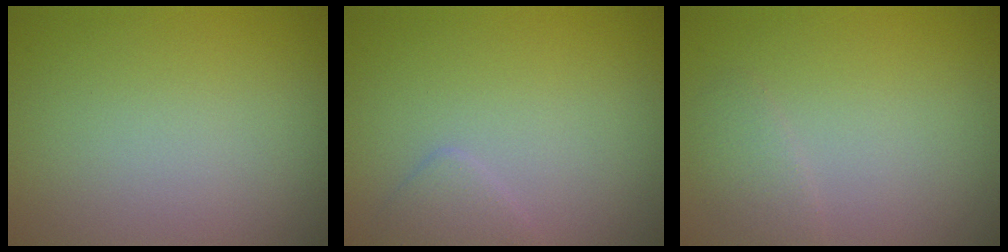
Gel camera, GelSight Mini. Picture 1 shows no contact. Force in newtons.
{"total": 1.3, "press": 1.3, "slide": 0.1}
{"total": 1.3, "press": 1.3, "slide": 0.1}